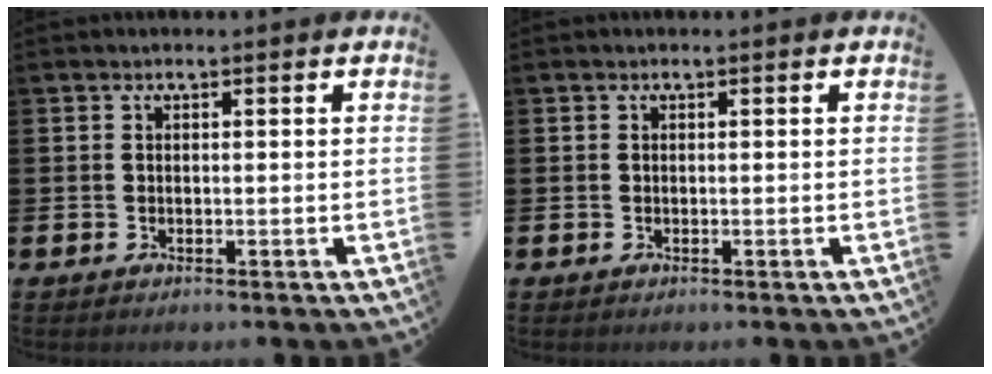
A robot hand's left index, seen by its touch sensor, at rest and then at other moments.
{"total": 0.0}